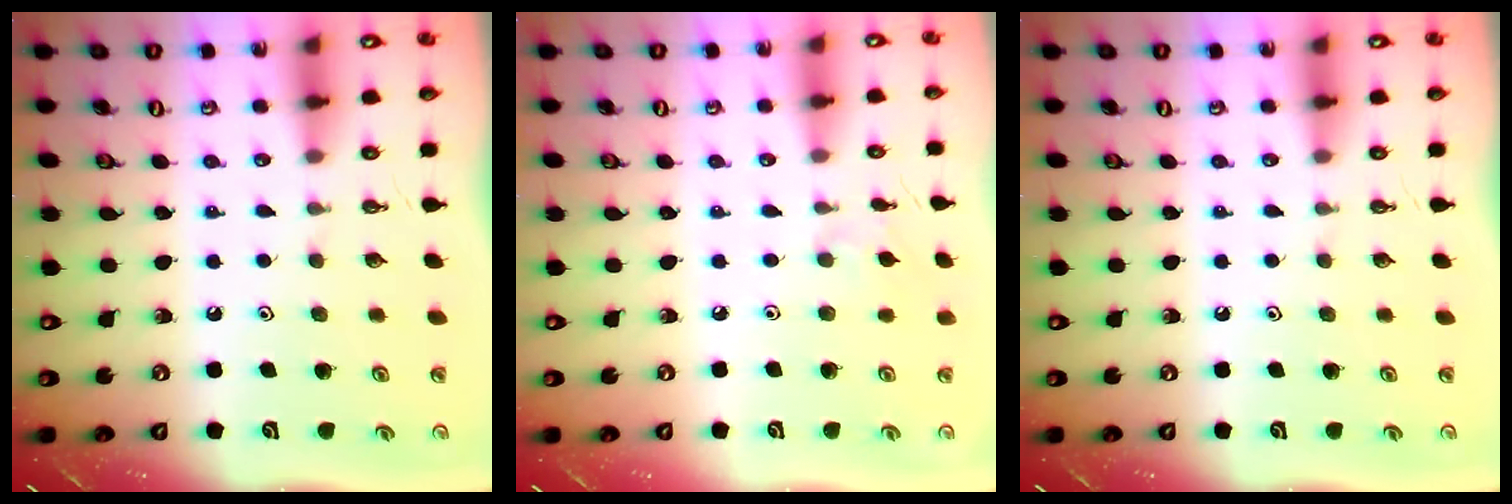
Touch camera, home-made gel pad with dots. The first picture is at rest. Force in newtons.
{"total": 2.8, "press": 2.8, "slide": 0.5}
{"total": 0.0}